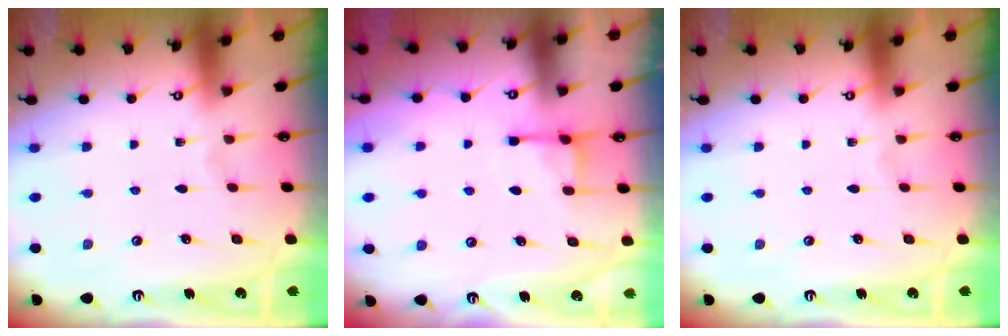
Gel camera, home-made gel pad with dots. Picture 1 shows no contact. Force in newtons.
{"total": 4.0, "press": 3.9, "slide": 0.6}
{"total": 0.0}